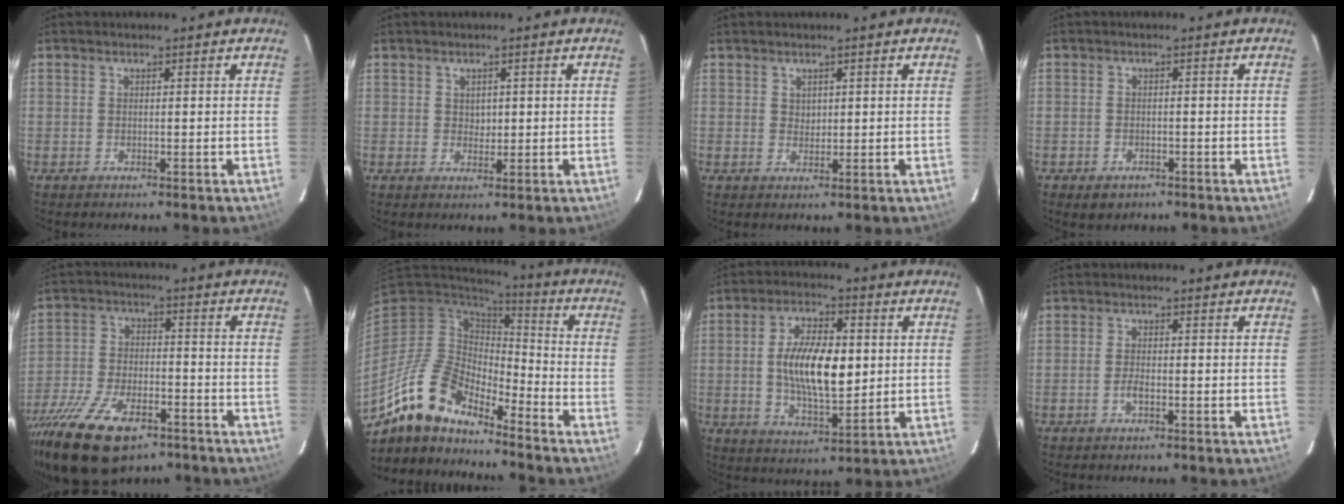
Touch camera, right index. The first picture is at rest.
{"total": 1.7, "force": [0.6, 1.5, 0.6], "torque": [-0.005, 0.003, 0.012]}
{"total": 1.4, "force": [0.9, 1.0, 0.2], "torque": [0.002, 0.003, 0.018]}
{"total": 2.9, "force": [-1.7, 2.0, 1.1], "torque": [-0.024, 0.000, -0.021]}
{"total": 19.4, "force": [-12.7, 8.7, 11.8], "torque": [-0.257, -0.038, -0.221]}
{"total": 13.2, "force": [-11.3, 4.2, 5.4], "torque": [-0.103, -0.001, -0.221]}
{"total": 12.7, "force": [0.8, 5.4, 11.5], "torque": [-0.213, 0.002, 0.017]}
{"total": 2.1, "force": [-0.9, 0.8, 1.8], "torque": [-0.039, 0.001, -0.018]}